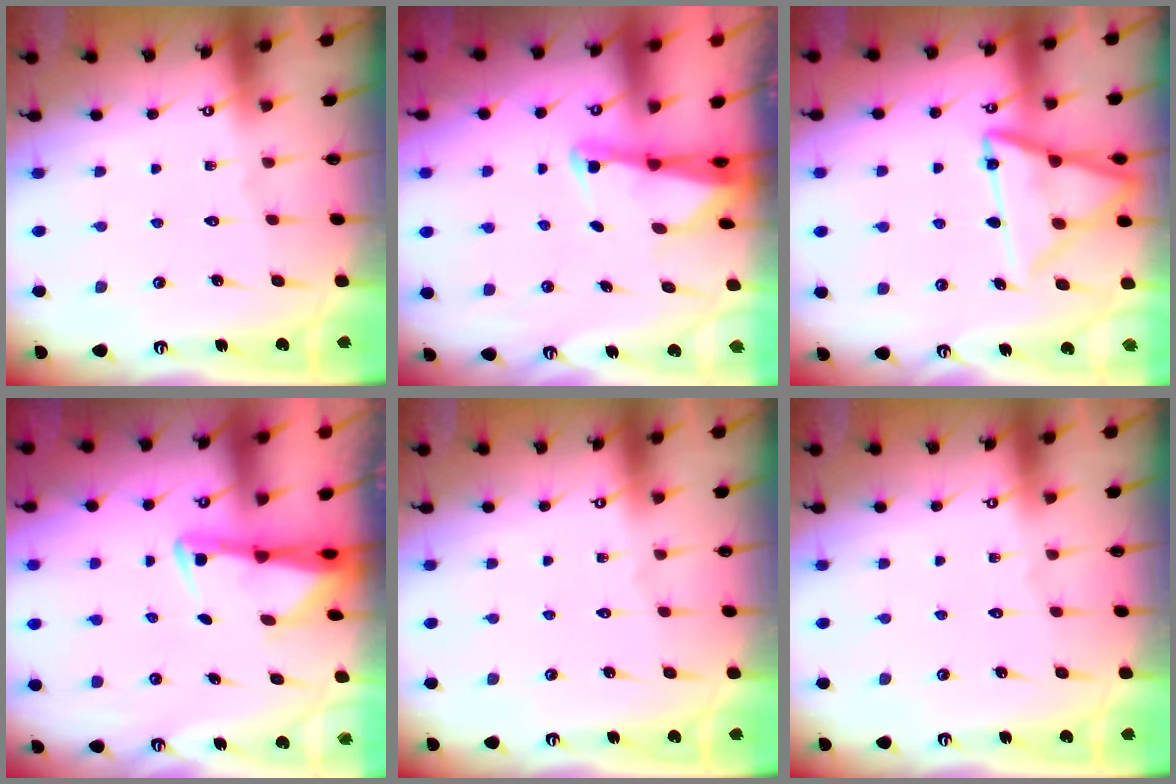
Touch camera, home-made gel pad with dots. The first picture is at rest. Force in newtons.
{"total": 2.6, "press": 2.6, "slide": 0.3}
{"total": 14.8, "press": 14.8, "slide": 1.4}
{"total": 2.9, "press": 2.8, "slide": 0.6}
{"total": 0.0}
{"total": 0.0}